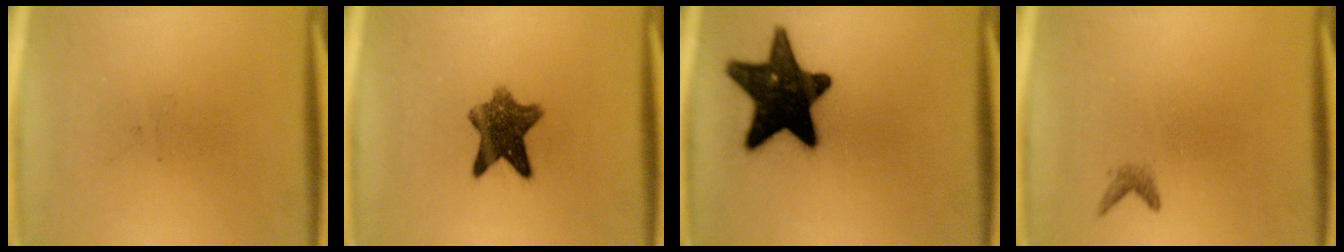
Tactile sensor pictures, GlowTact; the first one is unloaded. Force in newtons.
{"total": 8.7}
{"total": 17.2}
{"total": 0.9}